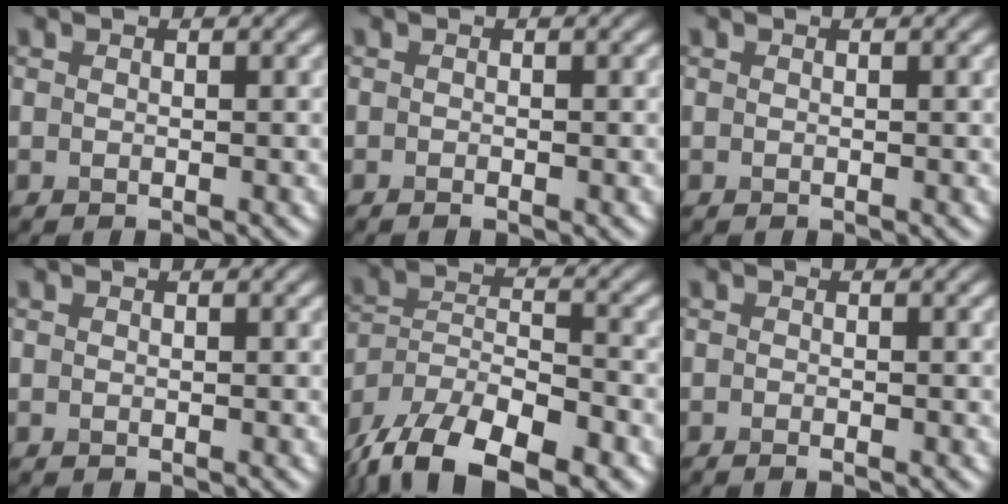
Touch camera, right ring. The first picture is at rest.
{"total": 0.7, "force": [-0.6, -0.2, 0.1], "torque": [-0.005, -0.002, 0.000]}
{"total": 0.0}
{"total": 0.0}
{"total": 13.2, "force": [-10.9, 4.3, 6.0], "torque": [-0.141, -0.014, -0.148]}
{"total": 1.0, "force": [-1.0, -0.4, 0.1], "torque": [-0.012, -0.004, -0.001]}